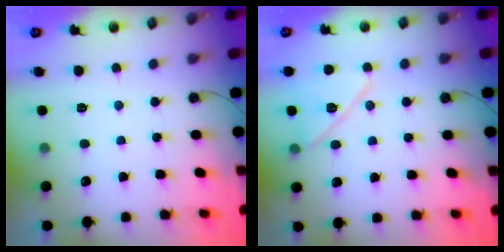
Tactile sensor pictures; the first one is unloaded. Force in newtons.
{"total": 12.9, "press": 12.9, "slide": 0.4}